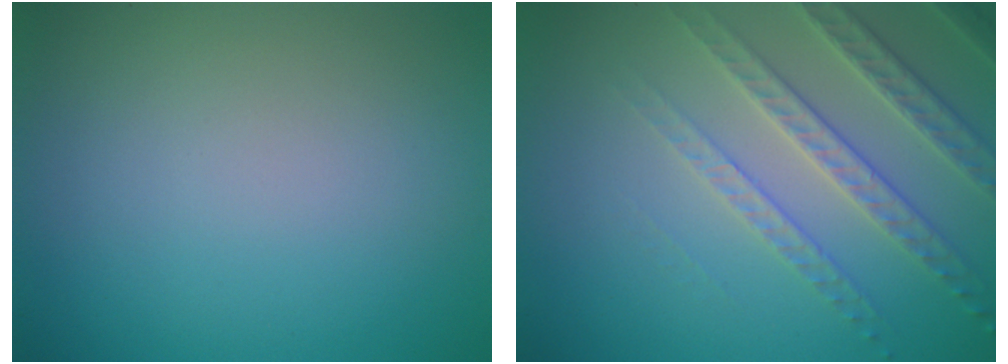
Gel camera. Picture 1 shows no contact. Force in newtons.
{"total": 4.4, "press": 3.7, "slide": 2.4}